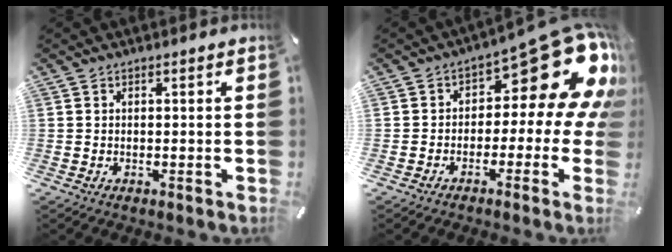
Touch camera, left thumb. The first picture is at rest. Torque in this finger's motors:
{"motor_torque": [0.81, 0.81, 0.99, 0.44, 0.12]}